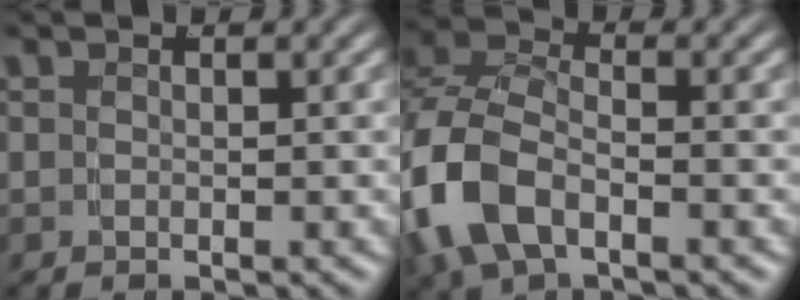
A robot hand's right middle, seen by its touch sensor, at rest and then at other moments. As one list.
[{"total": 7.4, "force": [-1.8, 5.5, 4.7], "torque": [-0.136, -0.019, -0.029]}]